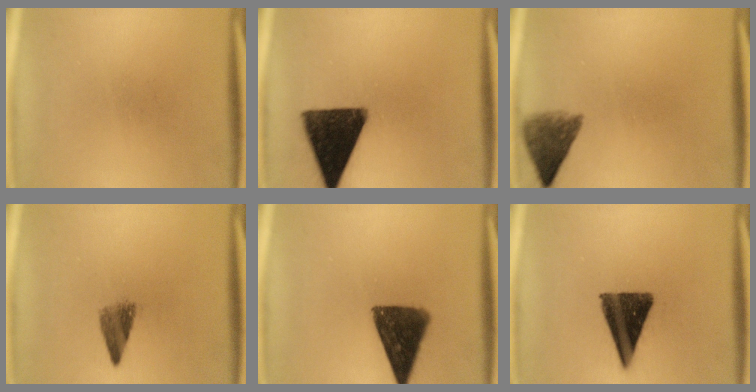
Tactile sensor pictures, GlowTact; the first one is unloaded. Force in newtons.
{"total": 15.0}
{"total": 5.3}
{"total": 3.5}
{"total": 11.7}
{"total": 13.2}